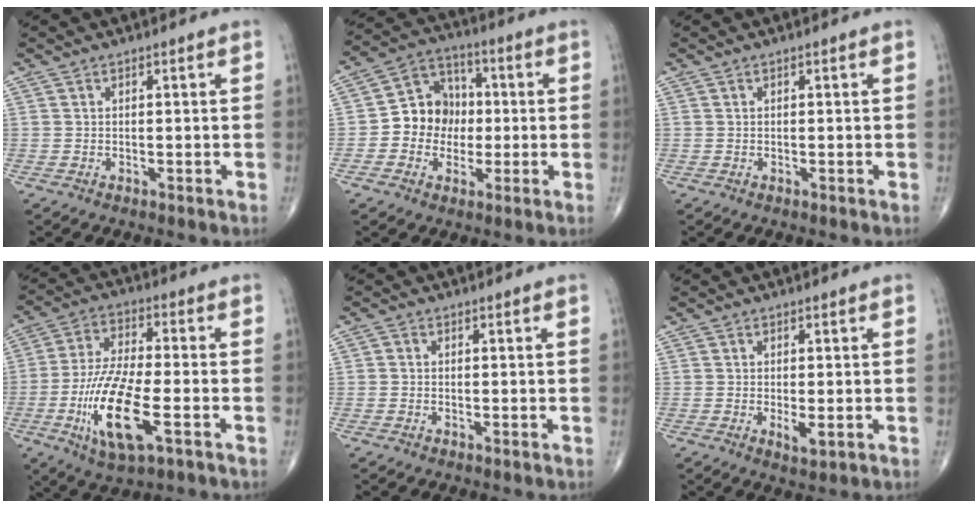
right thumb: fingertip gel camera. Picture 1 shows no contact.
{"total": 10.6, "force": [-0.8, 9.3, 5.1], "torque": [-0.041, 0.031, -0.025]}
{"total": 0.0}
{"total": 15.8, "force": [-5.1, 4.9, 14.1], "torque": [-0.290, 0.009, -0.089]}
{"total": 0.8, "force": [-0.1, 0.7, 0.3], "torque": [-0.003, 0.001, -0.006]}
{"total": 2.8, "force": [-0.6, 0.9, 2.5], "torque": [-0.045, -0.008, -0.009]}